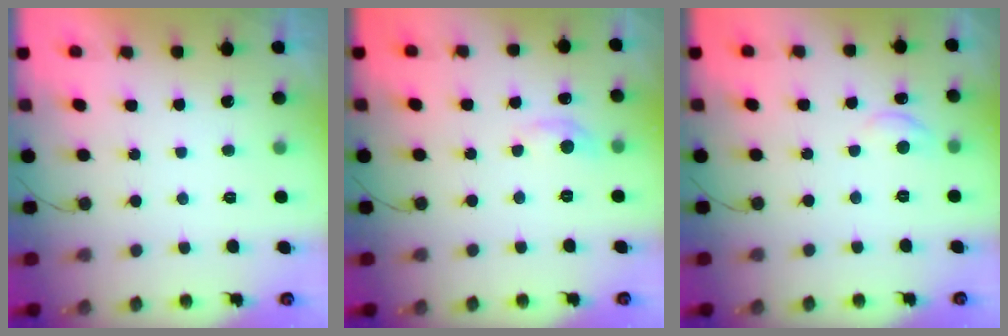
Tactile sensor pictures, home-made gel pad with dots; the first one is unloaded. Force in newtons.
{"total": 5.9, "press": 5.9, "slide": 0.5}
{"total": 5.6, "press": 5.6, "slide": 0.3}